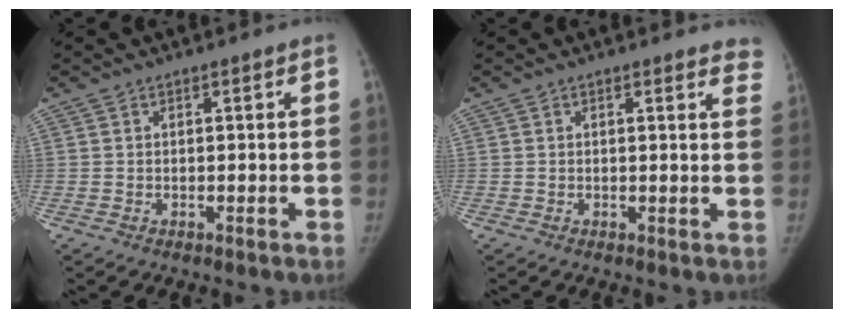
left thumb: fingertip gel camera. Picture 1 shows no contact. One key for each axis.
{"total": 4.7, "fx": 4.2, "fy": 1.3, "fz": 1.7, "tx": 0.008, "ty": -0.017, "tz": 0.025}